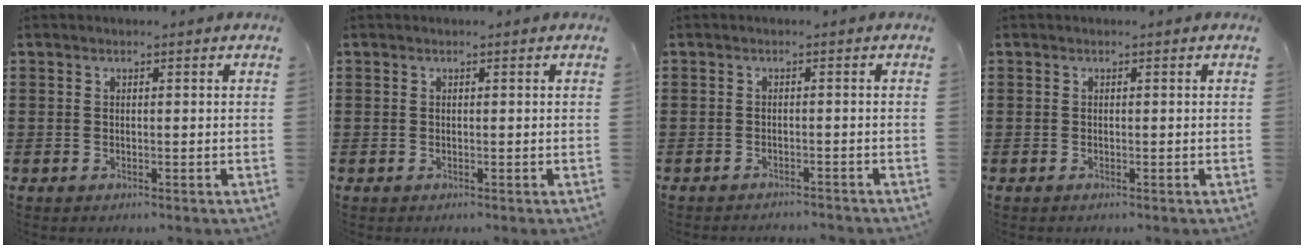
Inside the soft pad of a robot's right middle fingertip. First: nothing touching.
{"total": 0.0}
{"total": 1.3, "force": [-1.2, 0.0, 0.1], "torque": [-0.004, 0.002, -0.026]}
{"total": 0.0}